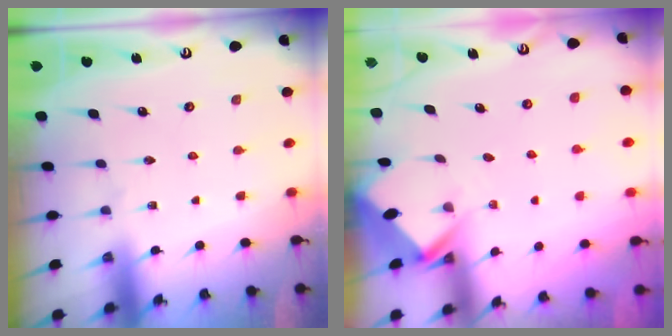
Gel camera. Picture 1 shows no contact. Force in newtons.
{"total": 2.7, "press": 2.7, "slide": 0.1}